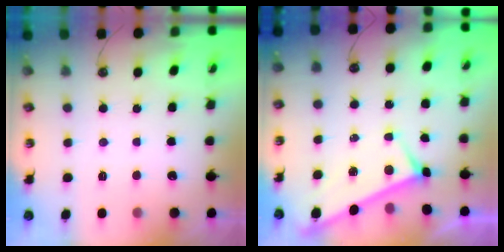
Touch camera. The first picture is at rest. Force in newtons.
{"total": 4.6, "press": 4.5, "slide": 0.2}